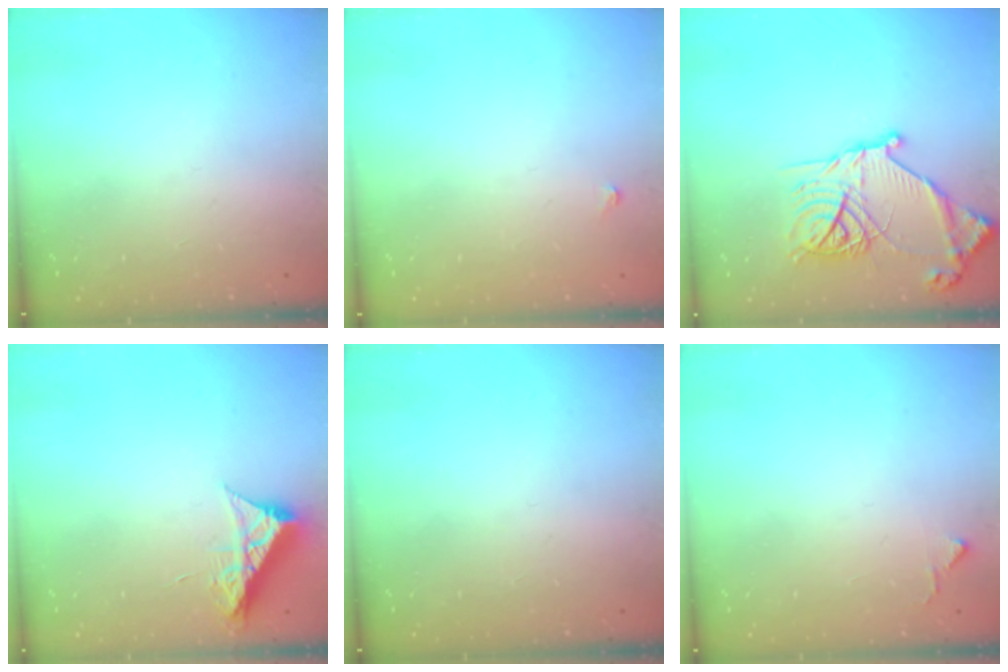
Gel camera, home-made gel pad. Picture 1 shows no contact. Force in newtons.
{"total": 3.0, "press": 3.0, "slide": 0.5}
{"total": 18.8, "press": 18.7, "slide": 2.0}
{"total": 8.6, "press": 8.6, "slide": 0.4}
{"total": 0.0}
{"total": 4.2, "press": 4.1, "slide": 0.7}